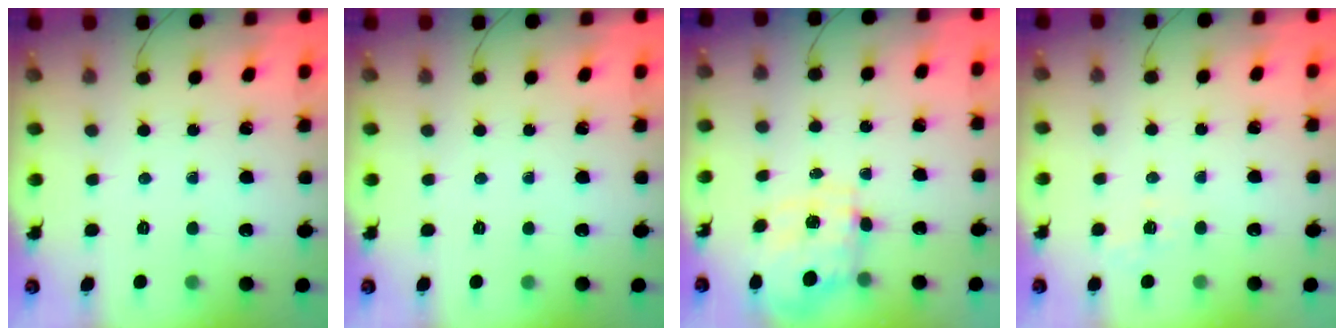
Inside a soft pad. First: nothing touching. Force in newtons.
{"total": 0.0}
{"total": 3.4, "press": 3.2, "slide": 1.0}
{"total": 1.4, "press": 0.2, "slide": 1.4}